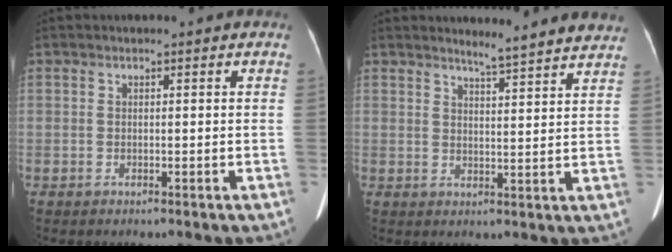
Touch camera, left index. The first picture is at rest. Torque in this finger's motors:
{"motor_torque": [-0.29, -0.30, 0.02, 0.03]}